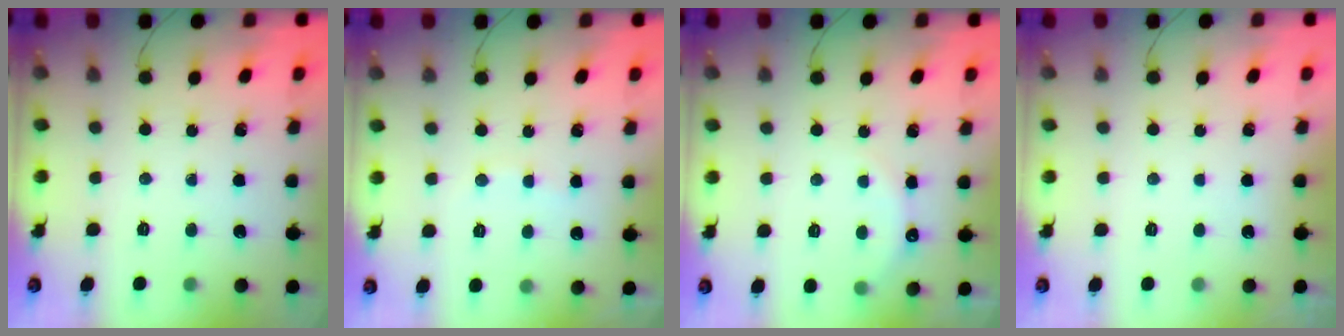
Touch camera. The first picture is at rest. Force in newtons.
{"total": 4.6, "press": 4.5, "slide": 0.7}
{"total": 6.2, "press": 6.1, "slide": 1.3}
{"total": 3.0, "press": 3.0, "slide": 0.1}